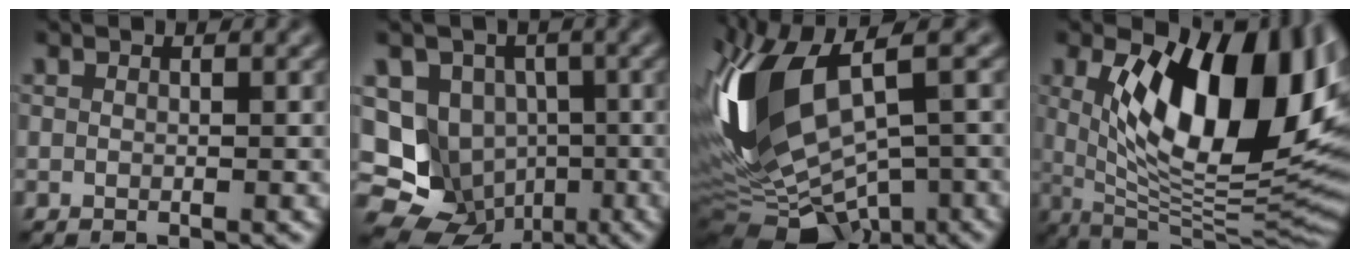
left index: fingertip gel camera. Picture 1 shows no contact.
{"total": 13.2, "force": [-3.2, 11.9, 4.8], "torque": [-0.099, -0.006, -0.057]}
{"total": 13.2, "force": [-1.2, 6.9, 11.1], "torque": [-0.243, -0.007, -0.006]}
{"total": 15.5, "force": [3.4, 7.2, 13.3], "torque": [-0.182, -0.014, 0.055]}